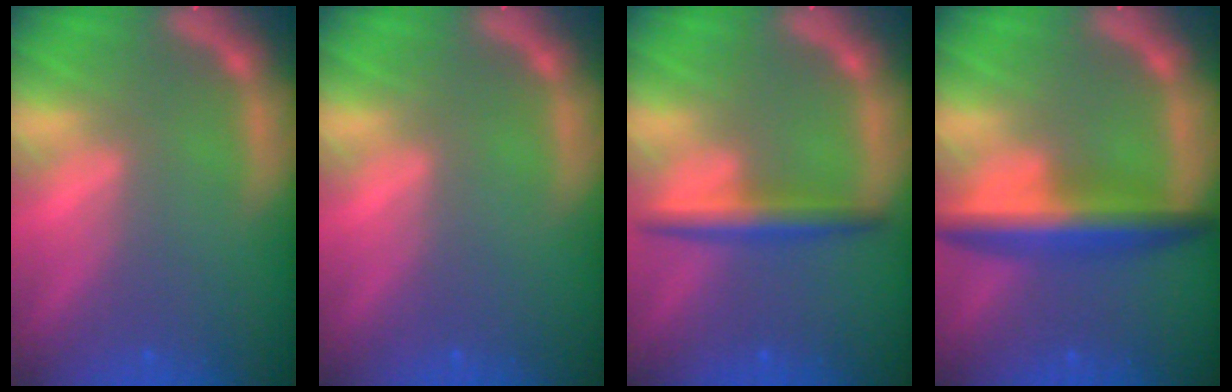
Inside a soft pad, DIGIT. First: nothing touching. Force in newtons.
{"total": 0.0}
{"total": 3.5}
{"total": 6.0}